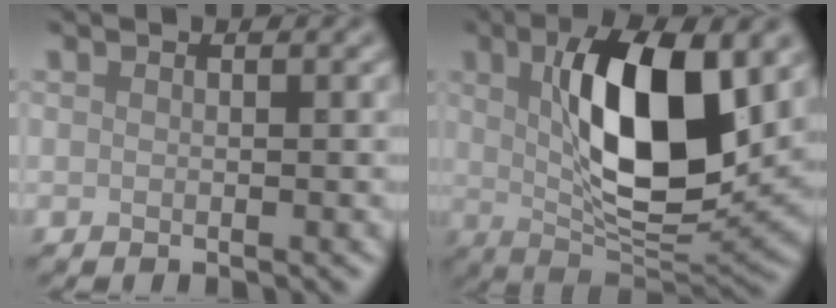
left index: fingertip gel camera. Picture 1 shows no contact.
{"total": 11.6, "force": [2.7, 4.2, 10.4], "torque": [-0.168, 0.001, 0.045]}